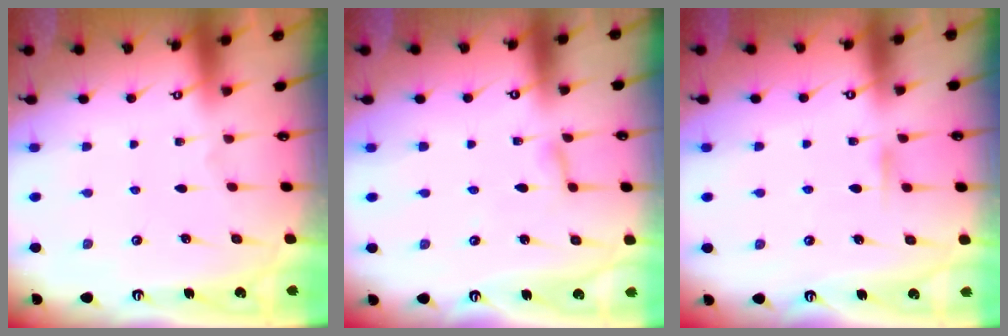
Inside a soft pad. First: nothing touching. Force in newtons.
{"total": 3.0, "press": 3.0, "slide": 0.3}
{"total": 4.7, "press": 4.6, "slide": 0.6}